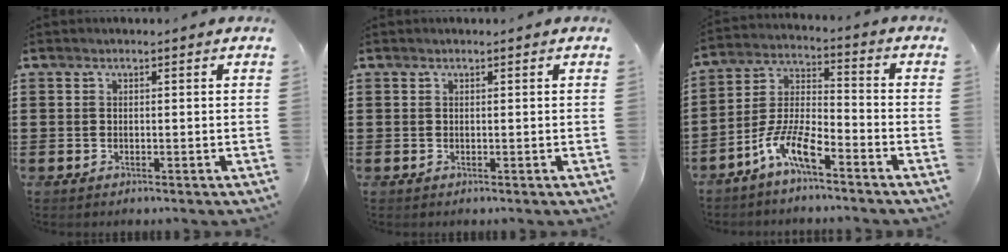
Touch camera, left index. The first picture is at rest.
{"total": 0.0}
{"total": 9.0, "force": [-6.8, 1.8, 5.6], "torque": [-0.130, -0.004, -0.135]}